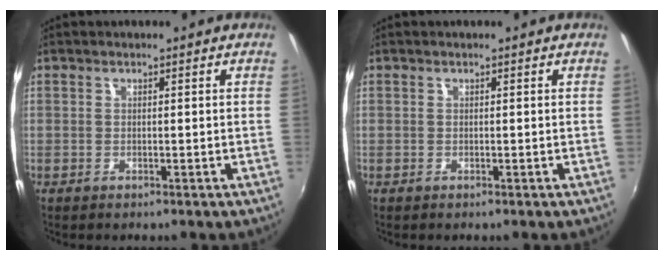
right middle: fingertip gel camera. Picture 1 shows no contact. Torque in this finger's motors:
{"motor_torque": [-0.55, 0.03, -0.02, -0.01]}